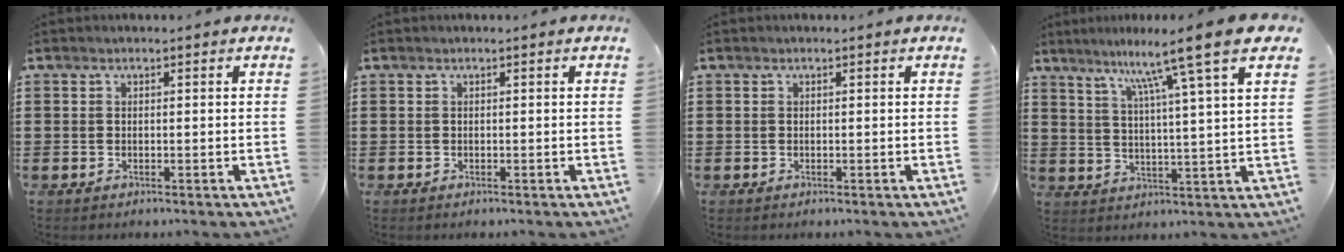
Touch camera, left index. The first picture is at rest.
{"total": 0.0}
{"total": 0.0}
{"total": 10.6, "force": [7.4, -0.7, 7.6], "torque": [-0.155, -0.033, 0.110]}